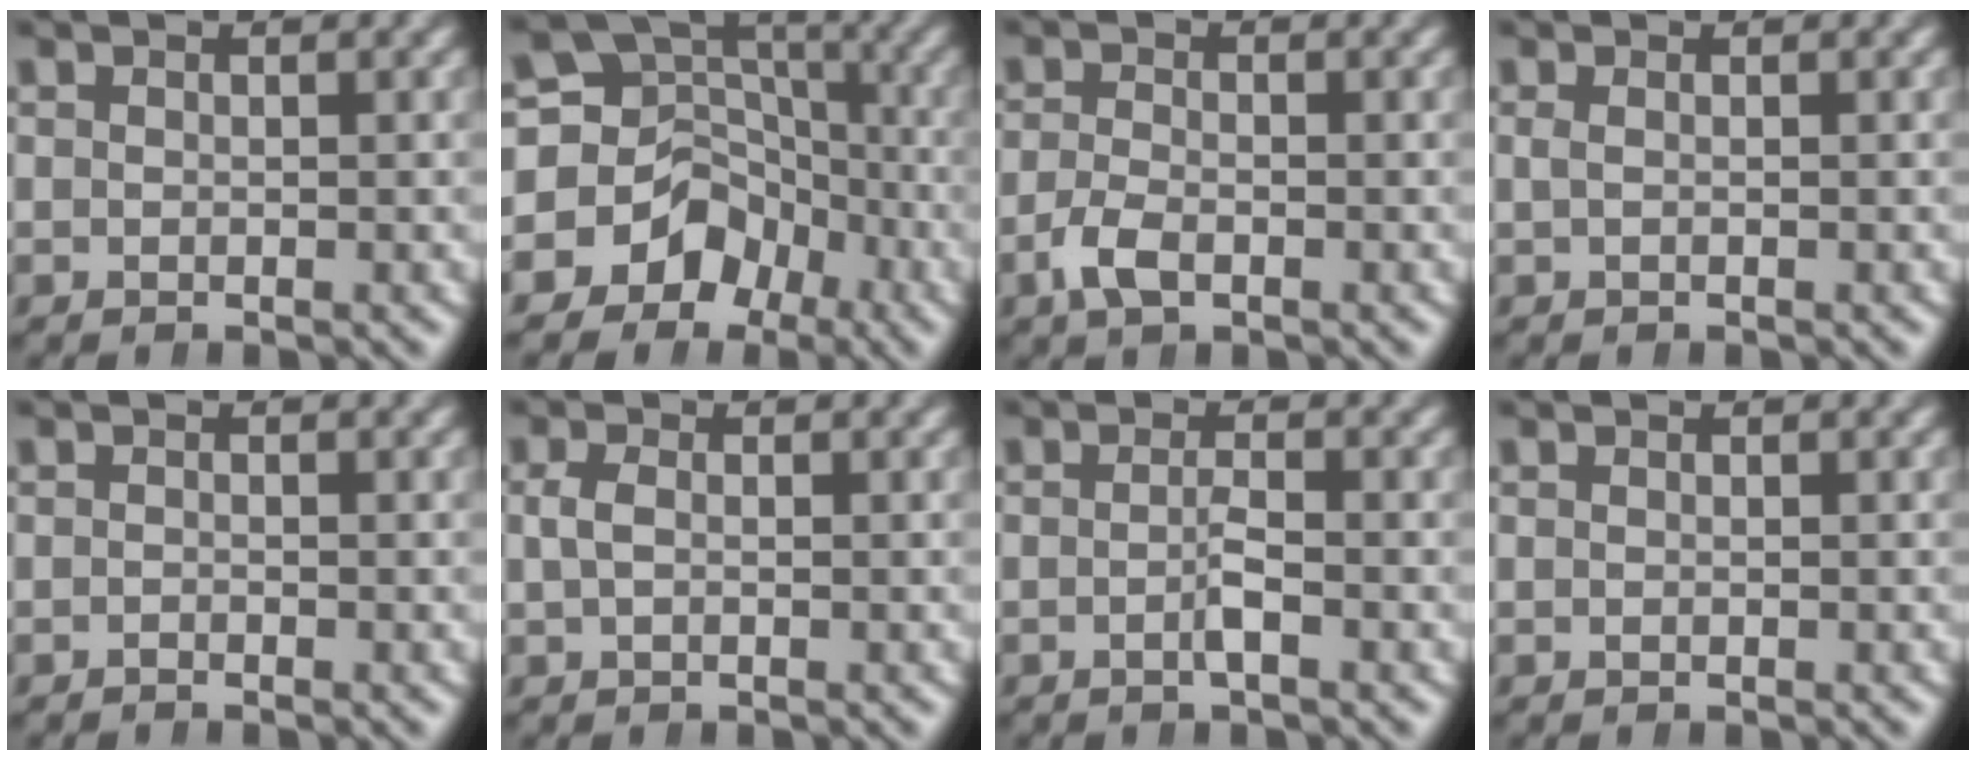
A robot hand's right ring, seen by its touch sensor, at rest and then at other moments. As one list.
[{"total": 13.6, "force": [-1.5, 12.2, 5.8], "torque": [-0.128, -0.041, -0.024]}, {"total": 2.1, "force": [-1.3, 0.8, 1.4], "torque": [-0.037, -0.012, -0.020]}, {"total": 0.7, "force": [-0.1, -0.4, 0.5], "torque": [-0.016, -0.010, 0.003]}, {"total": 0.7, "force": [-0.7, -0.1, 0.0], "torque": [0.001, 0.000, -0.013]}, {"total": 0.9, "force": [-0.1, 0.1, 0.9], "torque": [-0.031, -0.008, 0.005]}, {"total": 1.5, "force": [-0.8, 0.2, 1.2], "torque": [-0.029, -0.004, -0.017]}, {"total": 0.0}]